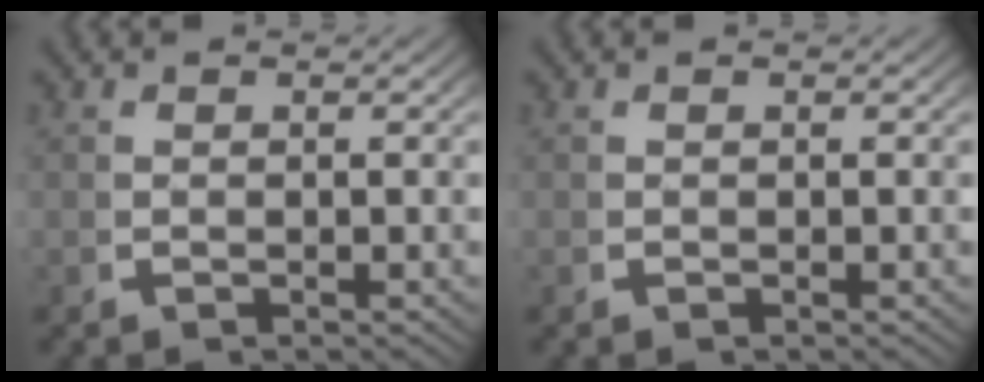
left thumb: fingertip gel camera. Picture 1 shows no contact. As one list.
[{"total": 0.0}]